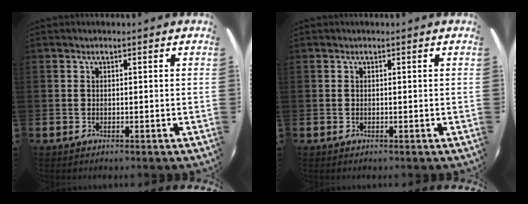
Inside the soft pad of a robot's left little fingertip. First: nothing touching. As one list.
[{"total": 0.0}]